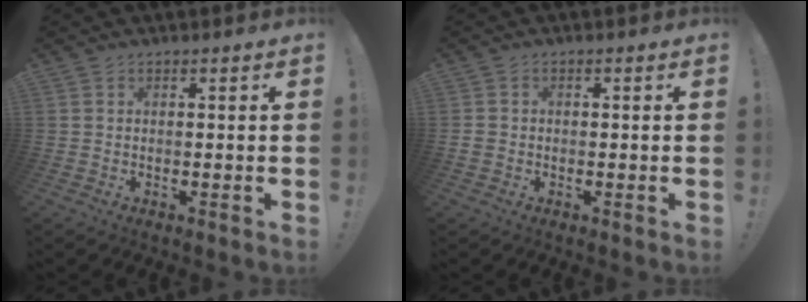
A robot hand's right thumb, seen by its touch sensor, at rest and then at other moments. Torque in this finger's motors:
{"motor_torque": [-0.07, -0.04, 0.31, -0.25, 0.01]}